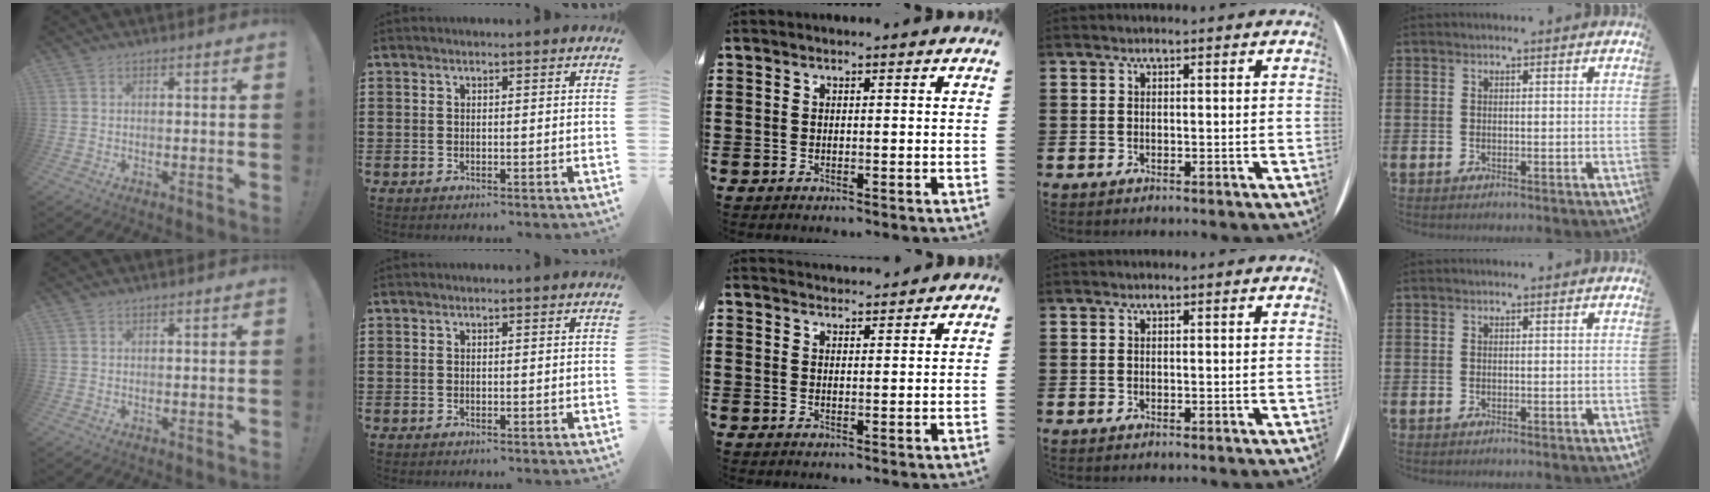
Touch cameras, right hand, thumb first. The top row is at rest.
{"middle": {"total": 2.2, "force": [2.2, 0.1, -0.1], "torque": [-0.004, 0.000, 0.044]}}